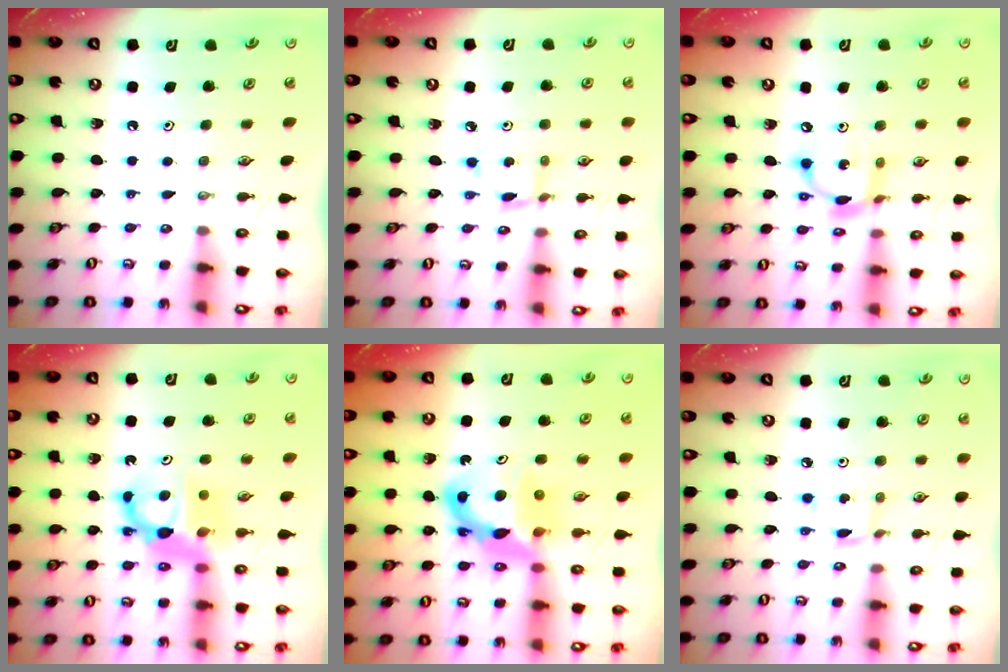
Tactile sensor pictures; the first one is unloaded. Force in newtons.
{"total": 4.4, "press": 4.3, "slide": 0.5}
{"total": 11.7, "press": 11.6, "slide": 0.6}
{"total": 9.1, "press": 9.1, "slide": 0.8}
{"total": 9.8, "press": 9.8, "slide": 0.5}
{"total": 2.3, "press": 2.3, "slide": 0.4}